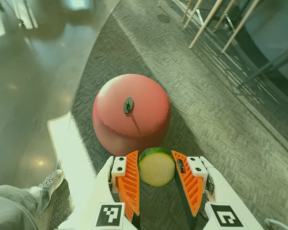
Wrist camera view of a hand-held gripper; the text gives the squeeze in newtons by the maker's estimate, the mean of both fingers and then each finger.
{"total": 12.9, "left": 12.9, "right": 13.0}